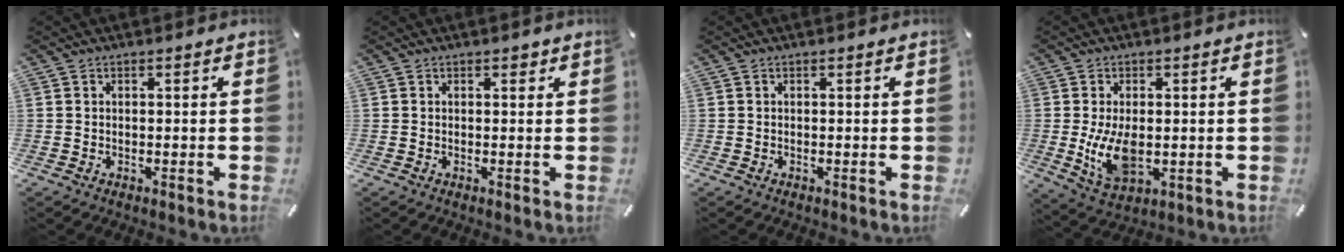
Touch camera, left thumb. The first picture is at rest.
{"total": 0.7, "force": [0.4, 0.5, 0.4], "torque": [0.000, 0.000, 0.006]}
{"total": 0.0}
{"total": 9.2, "force": [-0.5, 5.4, 7.4], "torque": [-0.157, -0.014, -0.012]}